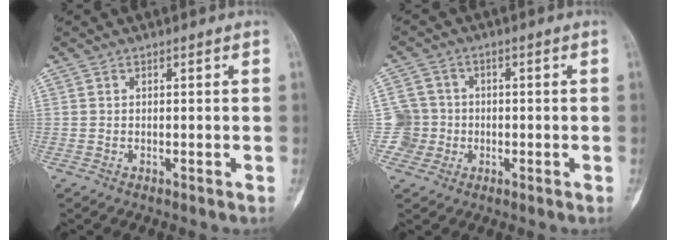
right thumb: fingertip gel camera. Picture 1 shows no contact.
{"total": 5.4, "force": [-0.9, 5.3, -0.1], "torque": [0.033, 0.017, -0.024]}